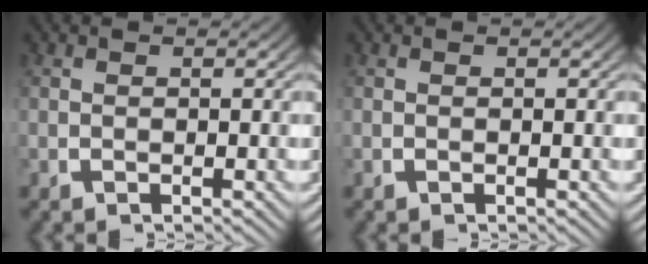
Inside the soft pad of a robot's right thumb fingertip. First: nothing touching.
{"total": 0.0}